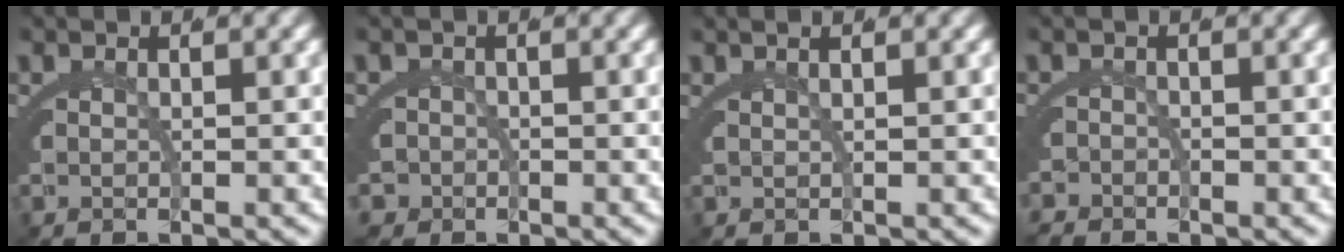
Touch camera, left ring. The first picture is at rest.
{"total": 3.9, "force": [-2.2, 3.3, 0.2], "torque": [-0.009, -0.018, -0.041]}
{"total": 1.6, "force": [1.3, -0.2, 0.8], "torque": [-0.003, 0.009, 0.023]}
{"total": 1.8, "force": [-1.7, 0.1, -0.5], "torque": [0.017, -0.014, -0.030]}